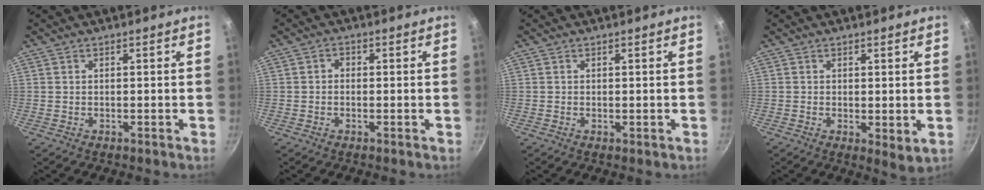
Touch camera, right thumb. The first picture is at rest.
{"total": 1.5, "force": [-0.2, 1.3, 0.7], "torque": [-0.010, 0.006, -0.007]}
{"total": 0.0}
{"total": 3.4, "force": [0.3, 1.5, 3.0], "torque": [-0.045, -0.015, 0.006]}